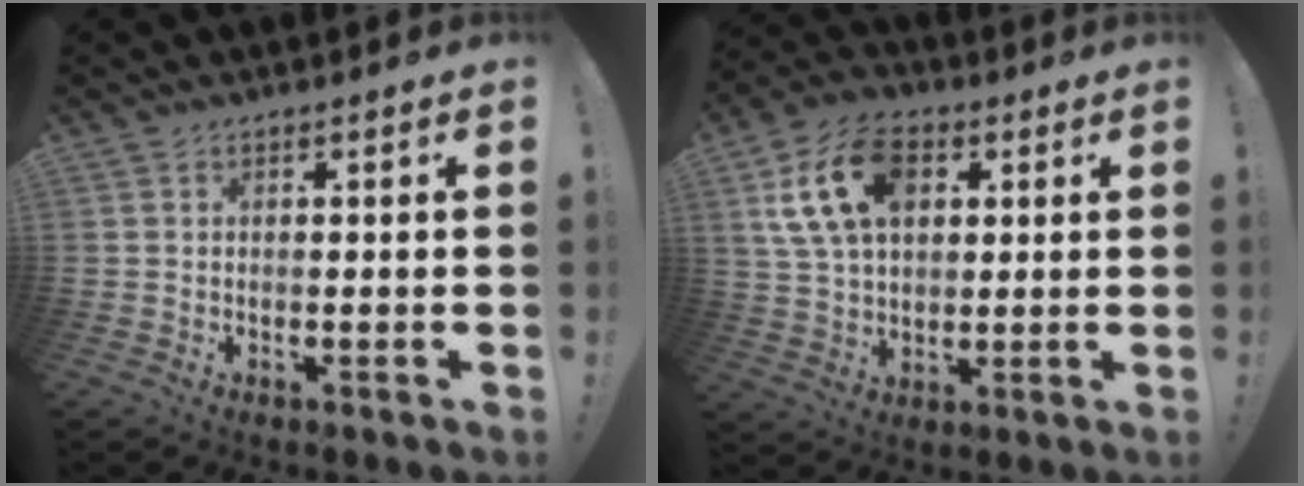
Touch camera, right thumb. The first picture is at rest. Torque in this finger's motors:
{"motor_torque": [0.39, 0.36, 0.94, 0.28, 0.43]}